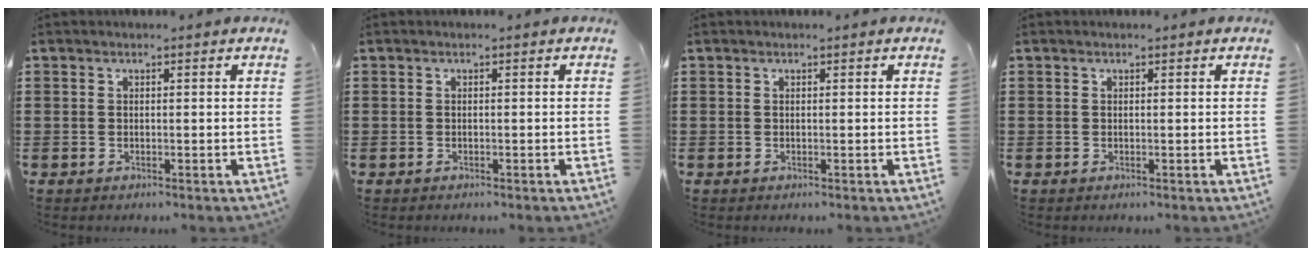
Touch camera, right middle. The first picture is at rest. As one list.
[{"total": 0.0}, {"total": 0.0}, {"total": 0.0}]